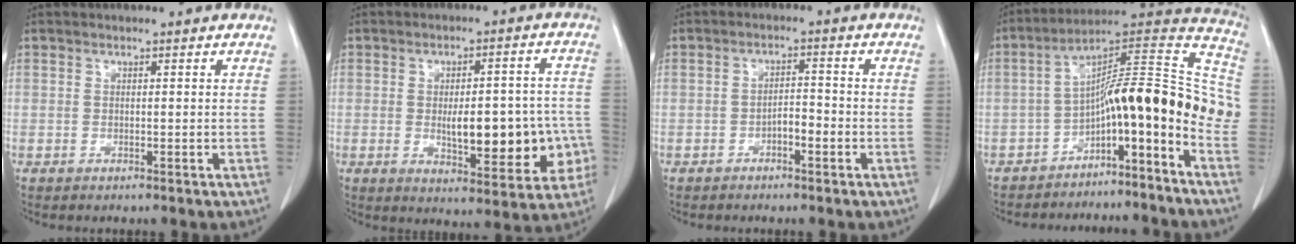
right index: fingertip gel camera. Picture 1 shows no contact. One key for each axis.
{"total": 13.7, "fx": -2.5, "fy": 5.0, "fz": 12.5, "tx": -0.153, "ty": 0.020, "tz": -0.020}
{"total": 3.7, "fx": -2.3, "fy": 1.1, "fz": 2.7, "tx": -0.046, "ty": 0.014, "tz": -0.038}
{"total": 16.0, "fx": -7.4, "fy": 2.8, "fz": 13.9, "tx": -0.186, "ty": 0.076, "tz": -0.112}